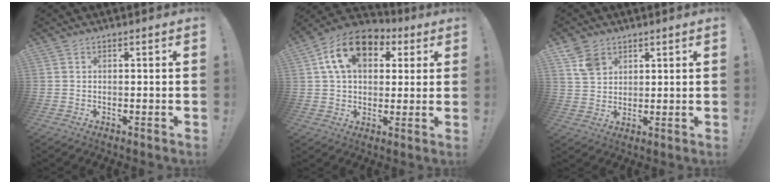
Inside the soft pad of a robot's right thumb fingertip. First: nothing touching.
{"total": 15.2, "force": [6.2, 10.2, 9.3], "torque": [-0.153, -0.008, 0.116]}
{"total": 6.6, "force": [4.0, 4.6, 2.6], "torque": [-0.044, -0.012, 0.080]}